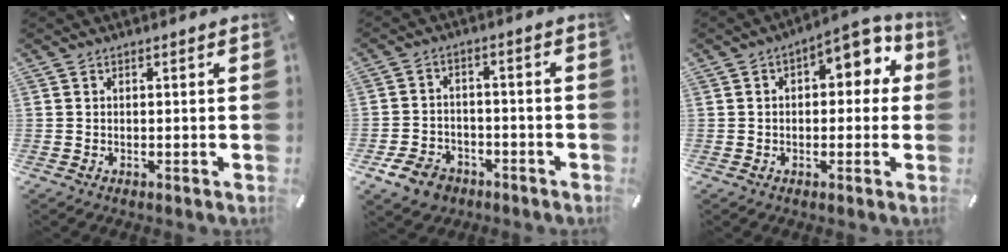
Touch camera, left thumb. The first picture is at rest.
{"total": 7.2, "force": [-4.4, 5.1, 2.6], "torque": [-0.053, 0.032, -0.080]}
{"total": 7.6, "force": [2.2, 4.4, 5.8], "torque": [-0.070, -0.013, 0.029]}